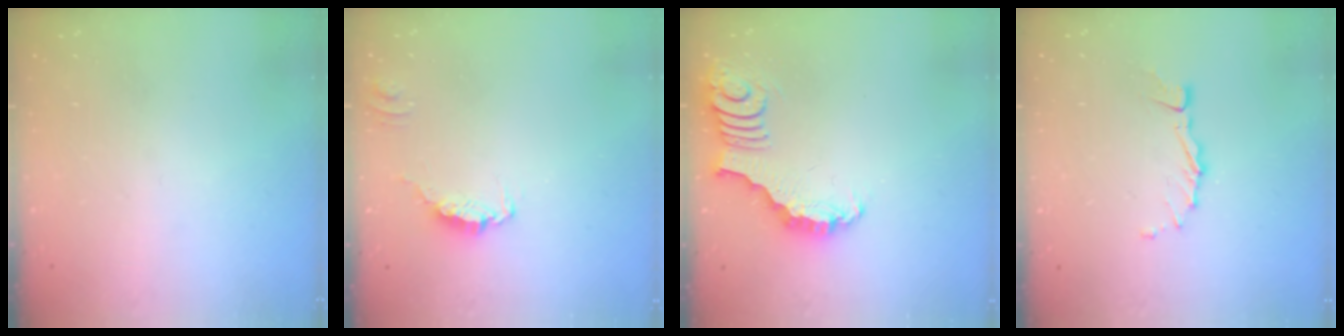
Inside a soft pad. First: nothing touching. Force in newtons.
{"total": 0.0}
{"total": 3.3, "press": 3.3, "slide": 0.4}
{"total": 5.4, "press": 5.4, "slide": 0.3}